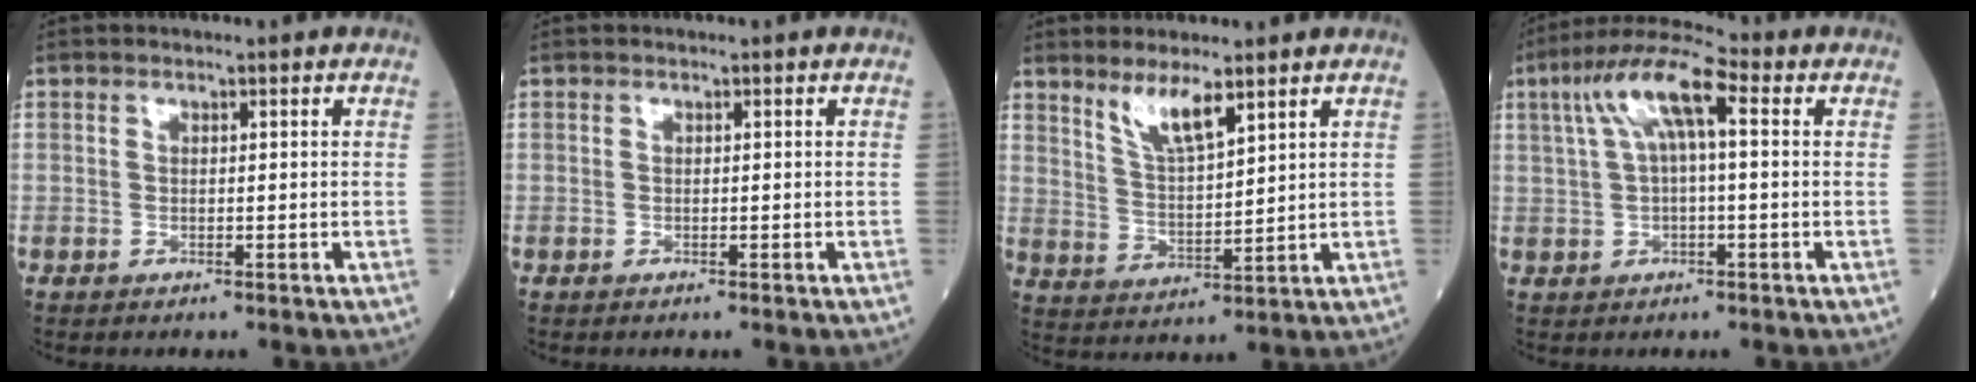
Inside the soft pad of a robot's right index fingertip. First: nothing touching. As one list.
[{"total": 0.0}, {"total": 6.2, "force": [4.4, 0.9, 4.2], "torque": [-0.085, -0.008, 0.086]}, {"total": 9.6, "force": [2.8, 2.2, 8.9], "torque": [-0.180, 0.041, 0.048]}]